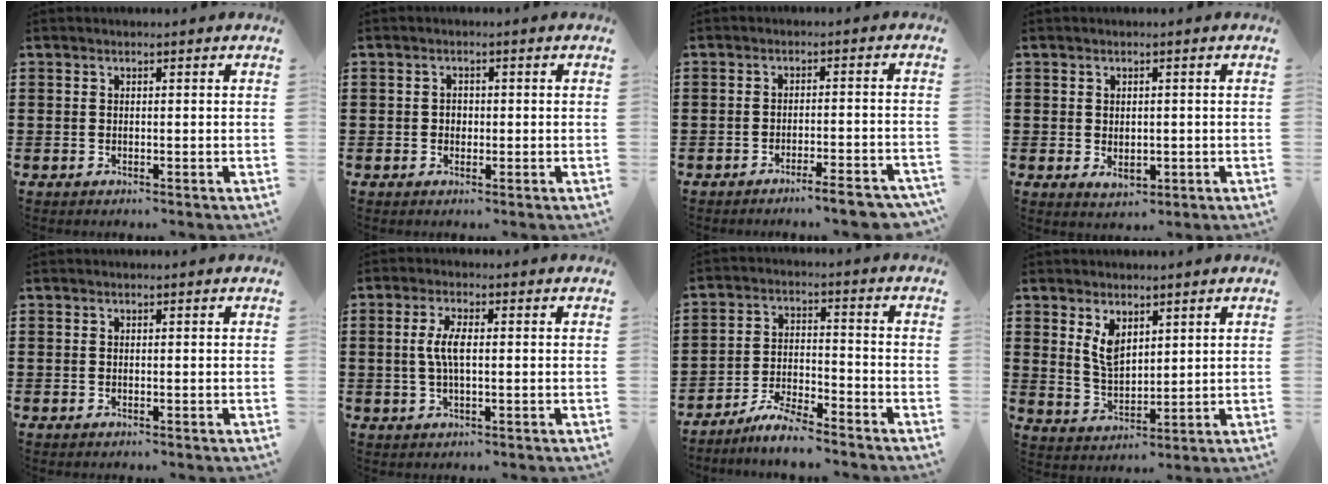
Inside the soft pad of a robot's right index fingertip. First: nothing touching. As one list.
[{"total": 1.2, "force": [-0.1, 1.0, 0.6], "torque": [-0.014, 0.004, -0.003]}, {"total": 4.6, "force": [-3.8, 0.0, 2.5], "torque": [-0.039, -0.010, -0.069]}, {"total": 1.9, "force": [-0.2, 1.3, 1.4], "torque": [-0.019, -0.002, -0.006]}, {"total": 0.0}, {"total": 4.3, "force": [0.1, 1.4, 4.1], "torque": [-0.091, -0.002, -0.005]}, {"total": 5.4, "force": [-5.1, 0.4, 1.7], "torque": [-0.044, 0.003, -0.103]}, {"total": 5.1, "force": [2.7, 2.8, 3.4], "torque": [-0.067, 0.001, 0.047]}]